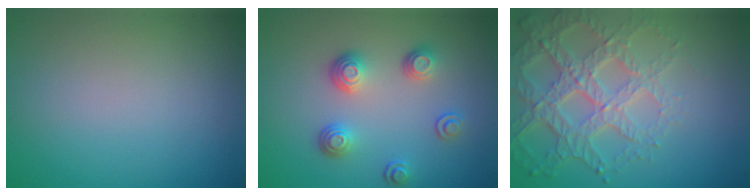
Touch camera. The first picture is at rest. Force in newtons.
{"total": 3.4, "press": 2.7, "slide": 2.1}
{"total": 6.2, "press": 4.8, "slide": 3.8}